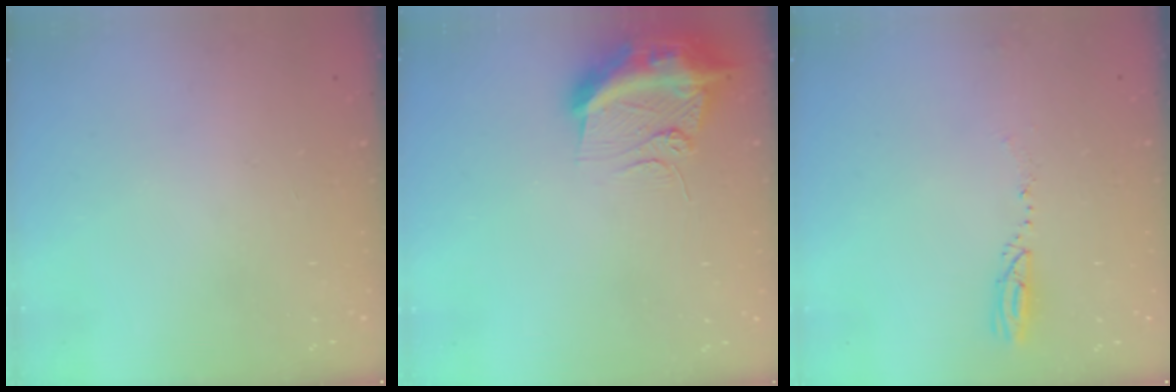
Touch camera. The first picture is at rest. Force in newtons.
{"total": 13.2, "press": 13.1, "slide": 1.4}
{"total": 3.1, "press": 3.0, "slide": 0.8}